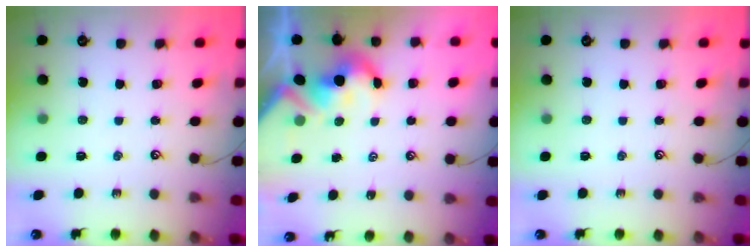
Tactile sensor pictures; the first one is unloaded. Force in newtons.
{"total": 7.0, "press": 7.0, "slide": 0.7}
{"total": 0.0}